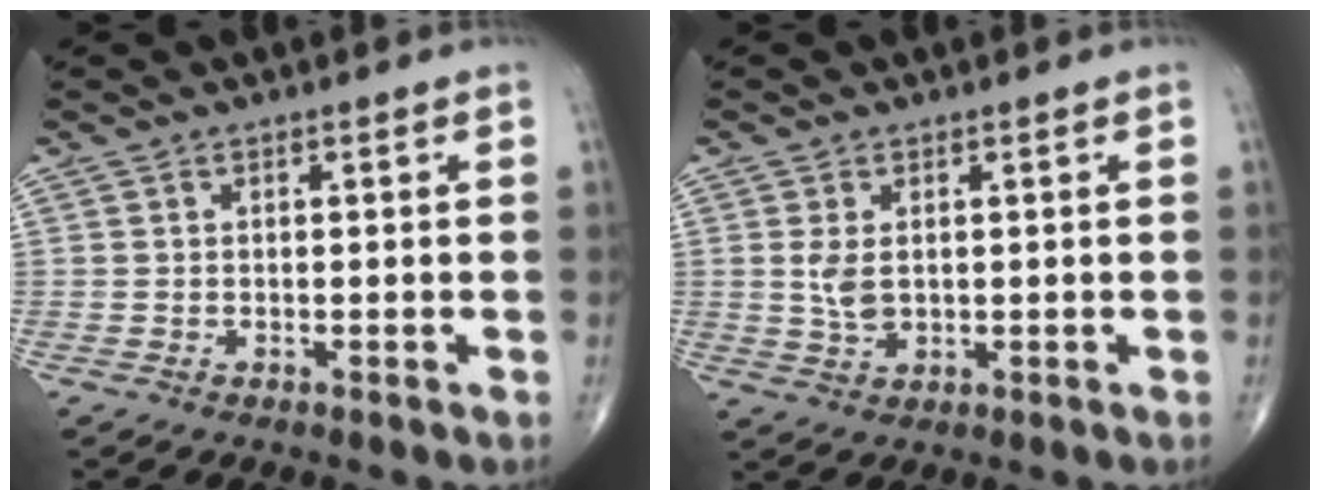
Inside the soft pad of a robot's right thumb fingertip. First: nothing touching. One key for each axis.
{"total": 3.9, "fx": 0.6, "fy": 2.4, "fz": 3.1, "tx": -0.063, "ty": -0.008, "tz": 0.016}